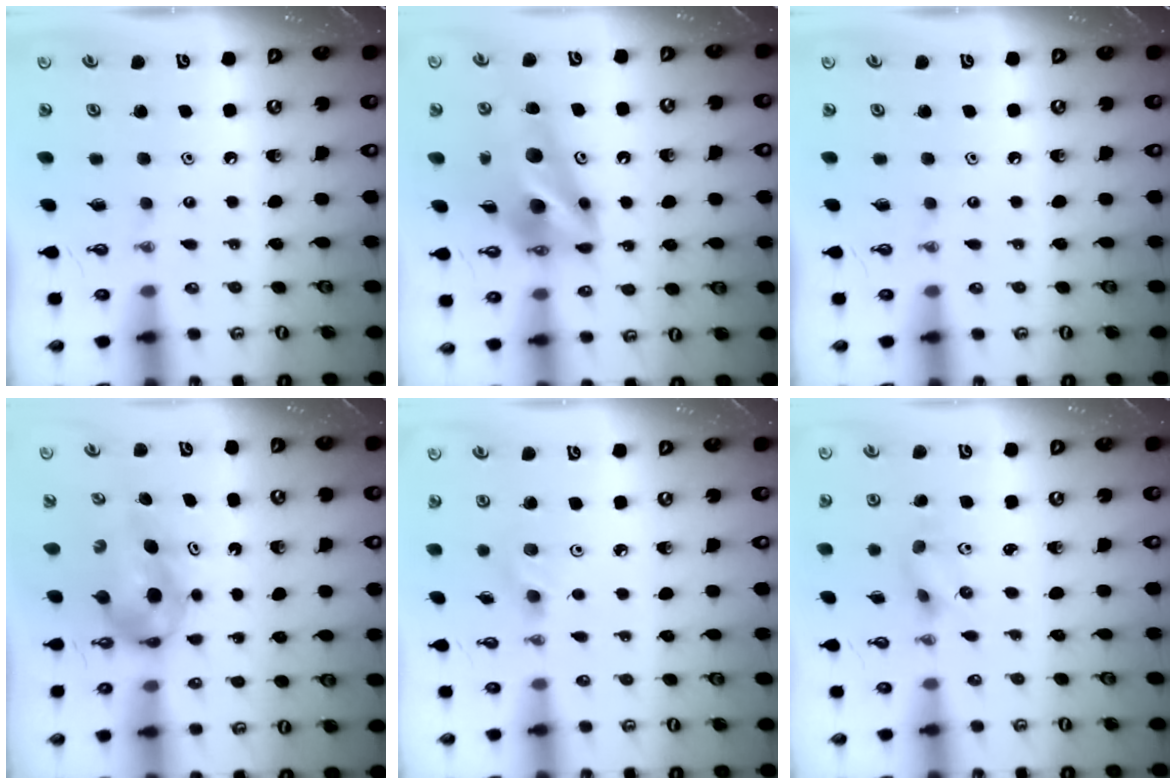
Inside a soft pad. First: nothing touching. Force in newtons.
{"total": 12.8, "press": 12.8, "slide": 1.3}
{"total": 0.0}
{"total": 8.2, "press": 4.4, "slide": 6.9}
{"total": 4.8, "press": 4.7, "slide": 0.9}
{"total": 2.8, "press": 2.6, "slide": 1.1}